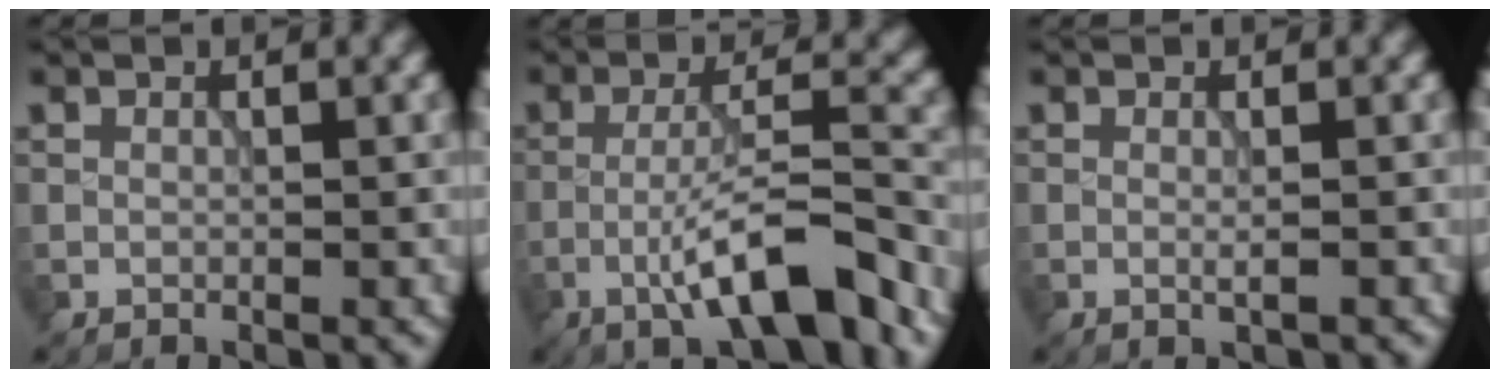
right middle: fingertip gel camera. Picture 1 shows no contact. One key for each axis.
{"total": 7.7, "fx": -4.1, "fy": 1.4, "fz": 6.4, "tx": -0.107, "ty": 0.015, "tz": -0.070}
{"total": 0.9, "fx": -0.1, "fy": 0.1, "fz": 0.9, "tx": -0.014, "ty": -0.002, "tz": -0.004}